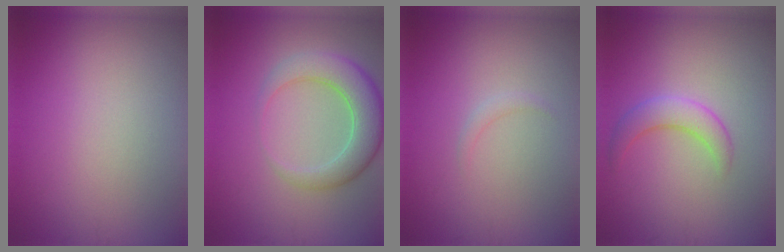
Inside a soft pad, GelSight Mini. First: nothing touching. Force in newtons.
{"total": 5.3, "press": 5.3, "slide": 0.3}
{"total": 0.7, "press": 0.7, "slide": 0.1}
{"total": 2.8, "press": 2.8, "slide": 0.1}